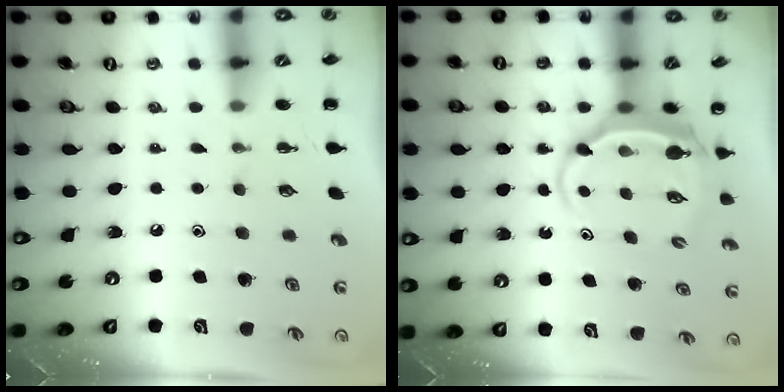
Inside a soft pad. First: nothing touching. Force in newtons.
{"total": 5.0, "press": 5.0, "slide": 0.5}